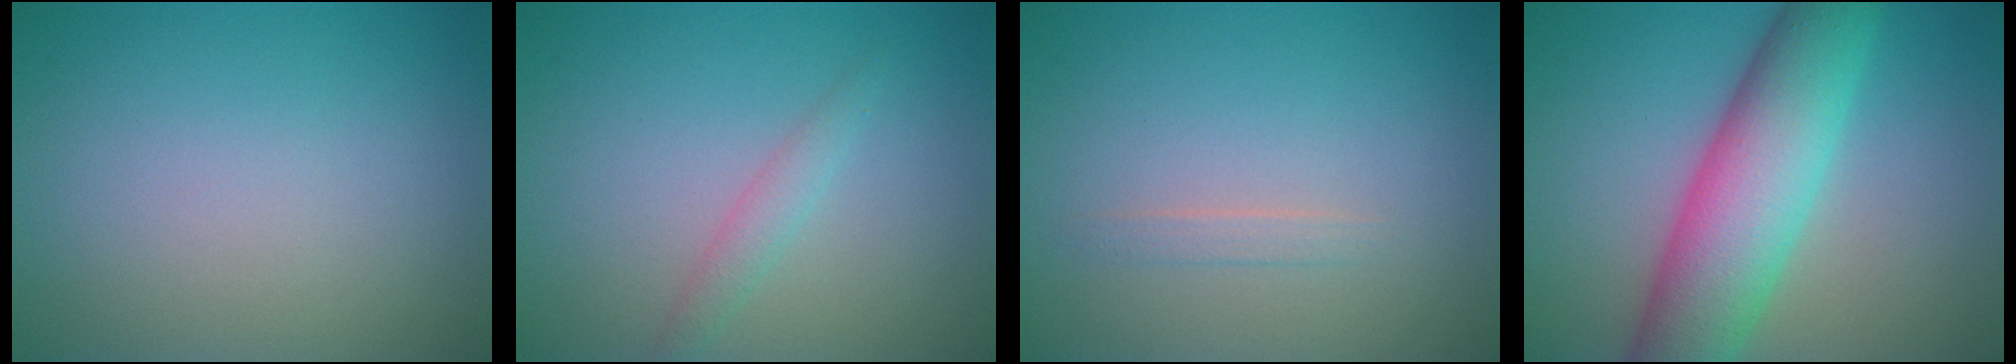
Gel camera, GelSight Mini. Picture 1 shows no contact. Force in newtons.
{"total": 1.4, "press": 1.4, "slide": 0.1}
{"total": 0.8, "press": 0.8, "slide": 0.0}
{"total": 9.3, "press": 9.3, "slide": 0.3}